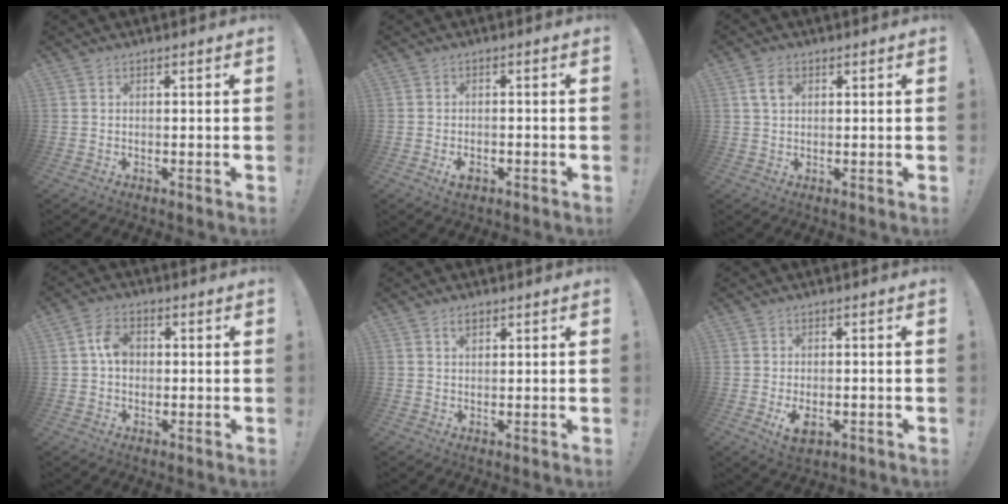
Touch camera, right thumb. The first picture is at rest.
{"total": 3.3, "force": [-1.9, 1.6, 2.2], "torque": [-0.035, 0.006, -0.033]}
{"total": 4.1, "force": [1.5, 2.6, 2.8], "torque": [-0.045, 0.001, 0.028]}
{"total": 6.1, "force": [0.3, 4.2, 4.3], "torque": [-0.081, 0.013, 0.005]}
{"total": 1.9, "force": [1.2, 1.0, 1.1], "torque": [-0.008, -0.003, 0.018]}
{"total": 4.2, "force": [-1.9, 2.2, 3.0], "torque": [-0.047, 0.002, -0.035]}